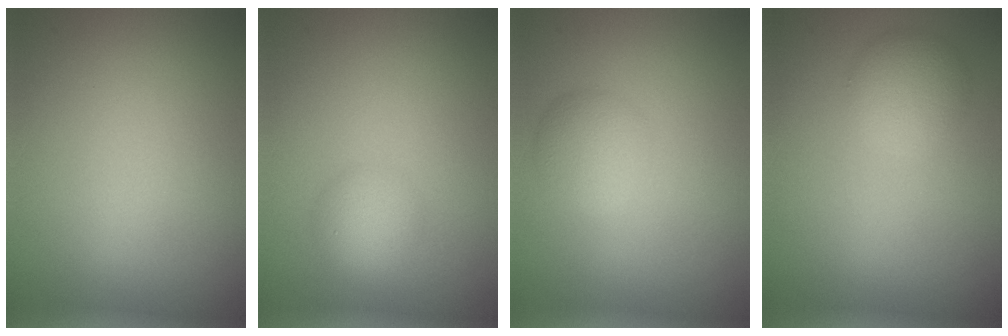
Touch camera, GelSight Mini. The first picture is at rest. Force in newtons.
{"total": 2.5, "press": 2.5, "slide": 0.1}
{"total": 2.6, "press": 2.6, "slide": 0.1}
{"total": 2.9, "press": 2.9, "slide": 0.0}